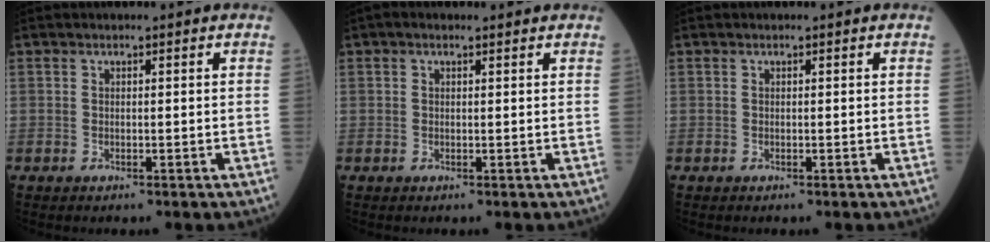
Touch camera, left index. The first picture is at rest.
{"total": 0.6, "force": [0.1, 0.4, 0.5], "torque": [-0.014, 0.007, -0.003]}
{"total": 0.0}